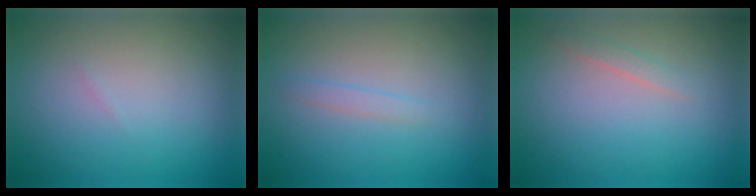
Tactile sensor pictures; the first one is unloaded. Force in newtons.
{"total": 0.8, "press": 0.8, "slide": 0.1}
{"total": 0.9, "press": 0.9, "slide": 0.0}